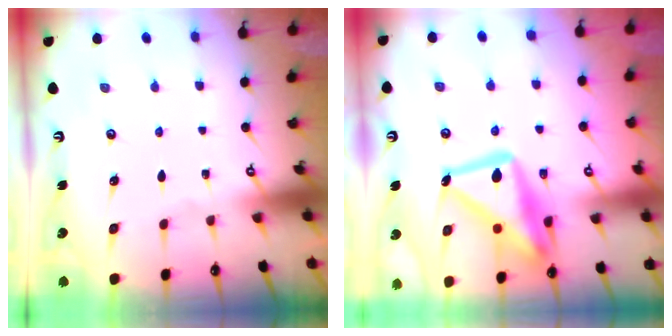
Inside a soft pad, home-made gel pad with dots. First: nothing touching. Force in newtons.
{"total": 19.4, "press": 19.3, "slide": 1.9}